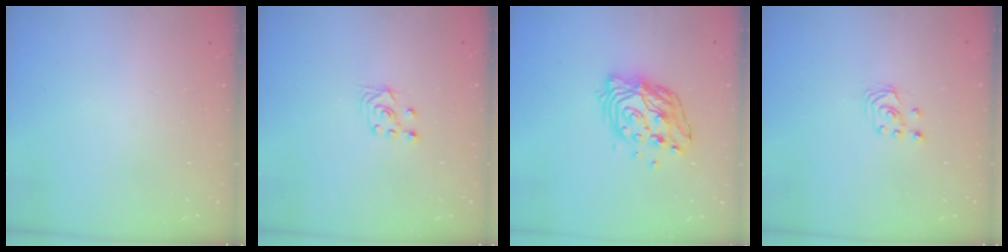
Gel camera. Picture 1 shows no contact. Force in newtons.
{"total": 2.6, "press": 2.5, "slide": 1.0}
{"total": 14.0, "press": 13.9, "slide": 1.7}
{"total": 2.1, "press": 2.1, "slide": 0.3}